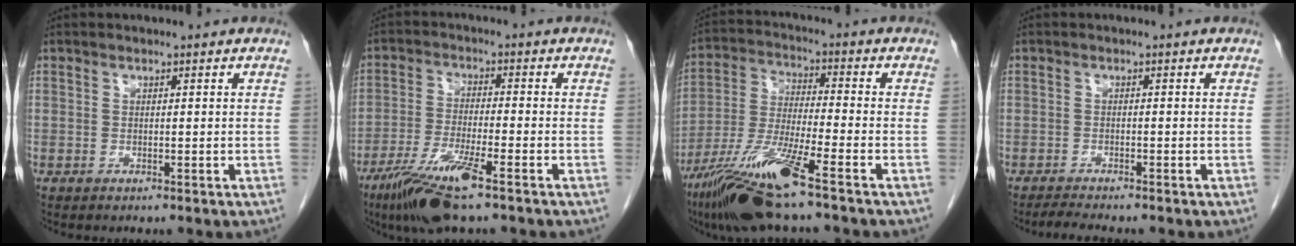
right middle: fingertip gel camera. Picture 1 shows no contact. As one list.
[{"total": 10.0, "force": [-6.3, 0.5, 7.8], "torque": [-0.159, -0.025, -0.116]}, {"total": 13.2, "force": [-8.5, -0.1, 10.1], "torque": [-0.208, -0.033, -0.159]}, {"total": 2.6, "force": [-2.4, -0.3, 0.9], "torque": [-0.026, -0.013, -0.041]}]